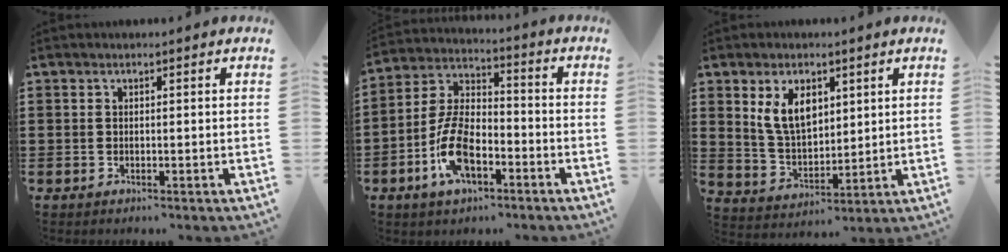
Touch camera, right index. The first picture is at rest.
{"total": 10.1, "force": [-4.0, 5.0, 7.8], "torque": [-0.182, 0.003, -0.079]}
{"total": 7.1, "force": [3.2, 3.9, 5.0], "torque": [-0.118, 0.007, 0.059]}